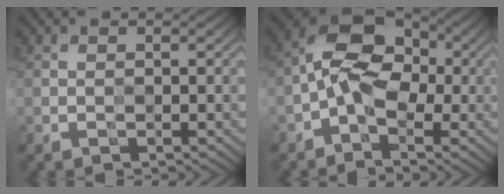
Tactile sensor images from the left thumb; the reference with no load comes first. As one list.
[{"total": 7.4, "force": [-1.4, 4.7, 5.6], "torque": [-0.104, 0.022, -0.046]}]